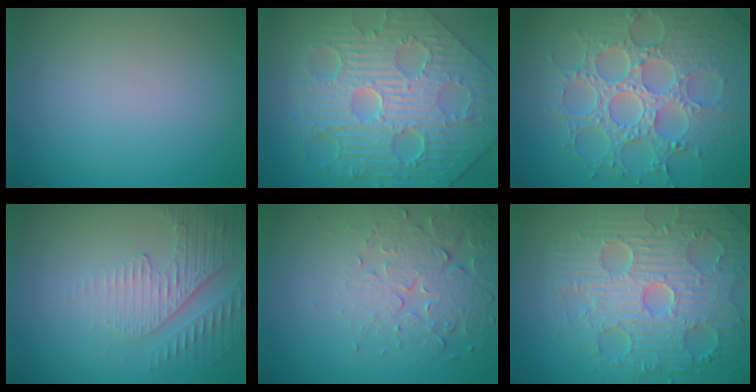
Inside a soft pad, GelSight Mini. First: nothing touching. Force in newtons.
{"total": 12.0, "press": 8.0, "slide": 8.9}
{"total": 8.8, "press": 6.6, "slide": 5.8}
{"total": 5.0, "press": 3.2, "slide": 3.8}
{"total": 5.0, "press": 3.7, "slide": 3.3}
{"total": 9.3, "press": 6.8, "slide": 6.4}